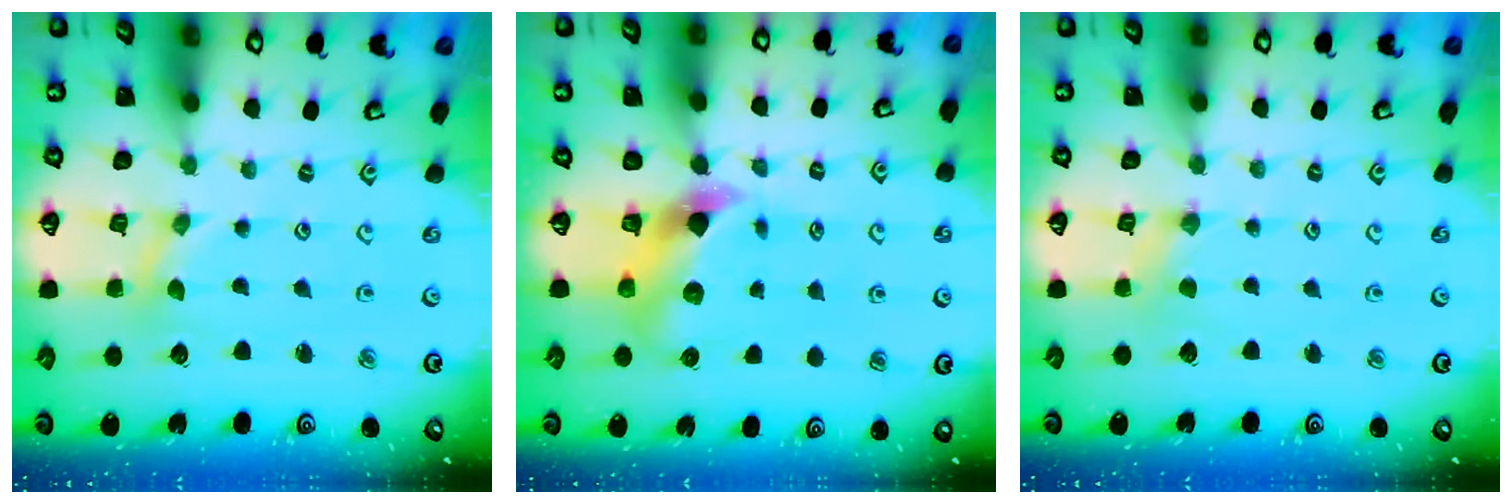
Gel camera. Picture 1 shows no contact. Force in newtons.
{"total": 7.5, "press": 7.4, "slide": 1.0}
{"total": 1.4, "press": 1.4, "slide": 0.3}